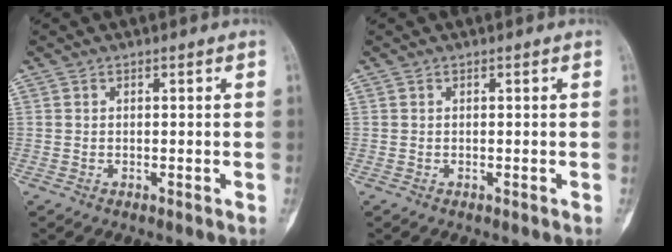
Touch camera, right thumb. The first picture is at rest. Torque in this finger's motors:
{"motor_torque": [0.15, 0.15, -0.07, -0.07, 0.02]}